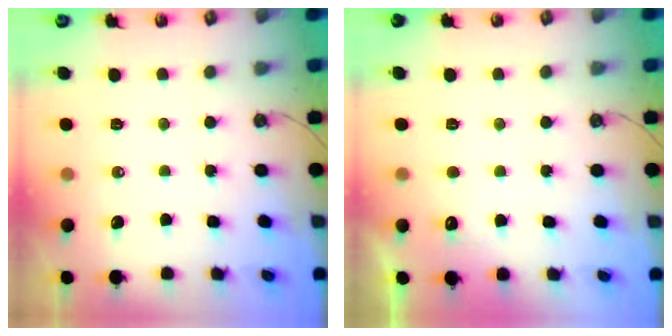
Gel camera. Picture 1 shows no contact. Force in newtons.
{"total": 4.2, "press": 4.0, "slide": 1.1}